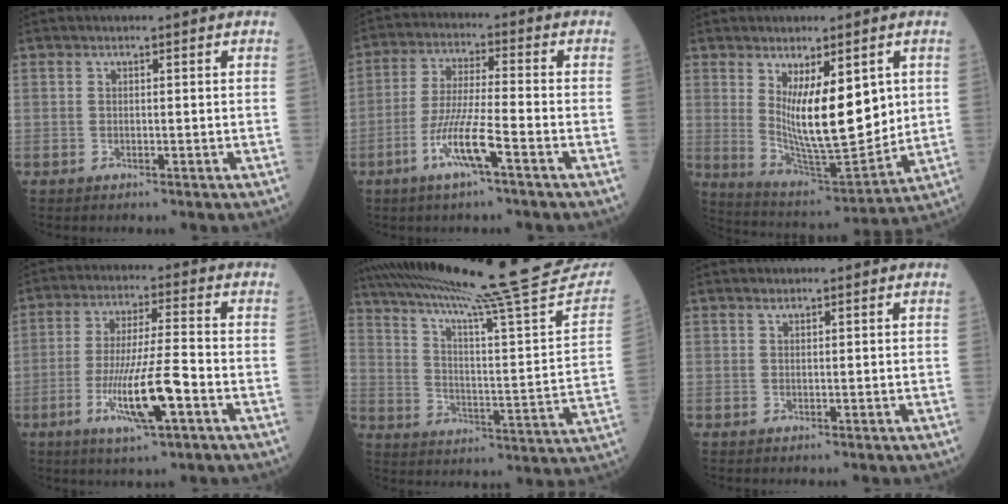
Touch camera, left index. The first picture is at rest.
{"total": 8.2, "force": [-4.1, 0.1, 7.1], "torque": [-0.146, -0.006, -0.080]}
{"total": 12.4, "force": [3.0, 3.4, 11.5], "torque": [-0.199, -0.026, 0.064]}
{"total": 10.6, "force": [-4.1, 0.6, 9.7], "torque": [-0.186, -0.011, -0.072]}
{"total": 30.8, "force": [27.7, -0.3, 13.5], "torque": [-0.225, -0.083, 0.370]}
{"total": 0.5, "force": [0.5, 0.1, 0.2], "torque": [-0.009, 0.003, 0.011]}